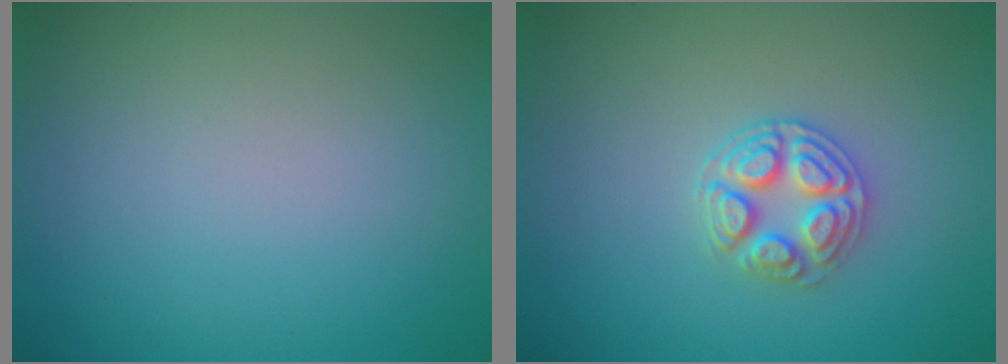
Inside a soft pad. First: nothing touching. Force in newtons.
{"total": 2.8, "press": 2.7, "slide": 0.9}